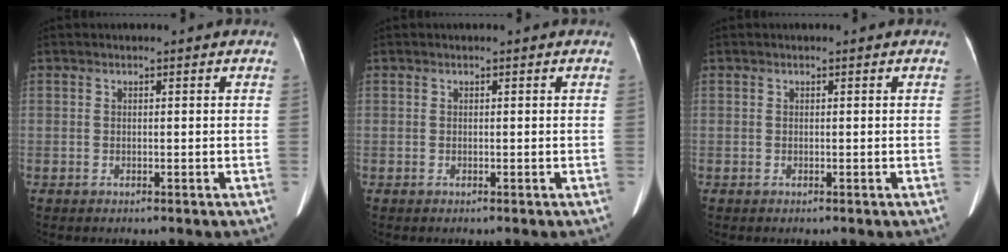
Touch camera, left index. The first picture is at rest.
{"total": 0.0}
{"total": 0.0}